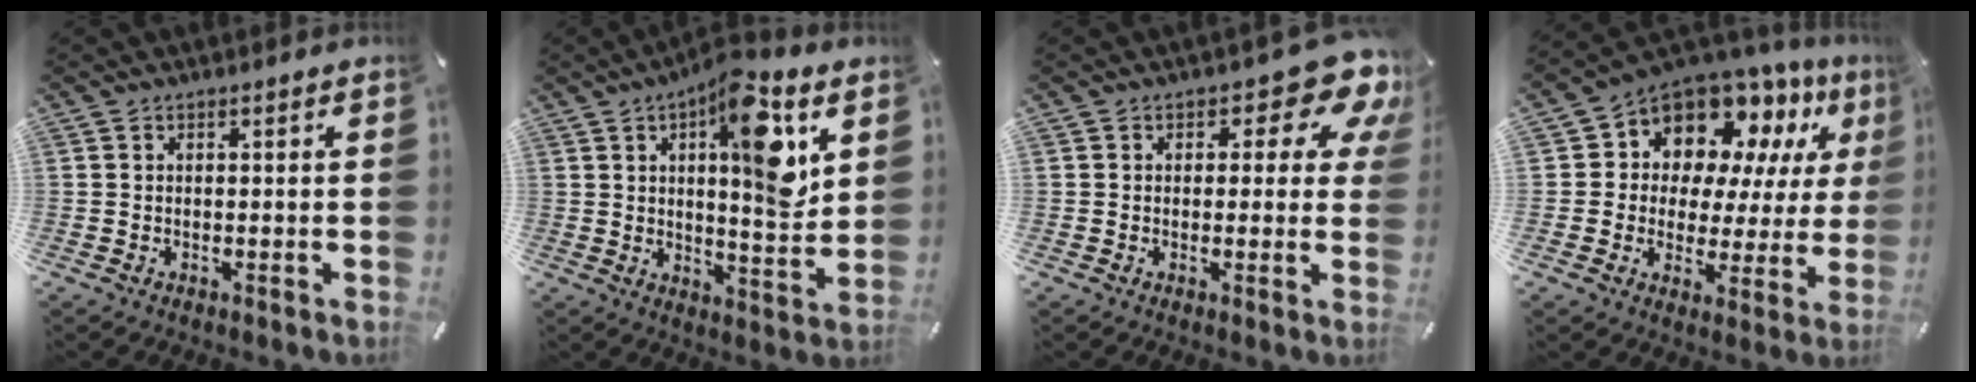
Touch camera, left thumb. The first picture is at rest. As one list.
[{"total": 15.7, "force": [6.3, 5.3, 13.4], "torque": [-0.192, -0.028, 0.096]}, {"total": 10.3, "force": [4.9, 5.2, 7.3], "torque": [-0.082, -0.029, 0.080]}, {"total": 11.2, "force": [8.3, 7.1, 2.5], "torque": [-0.053, -0.076, 0.156]}]